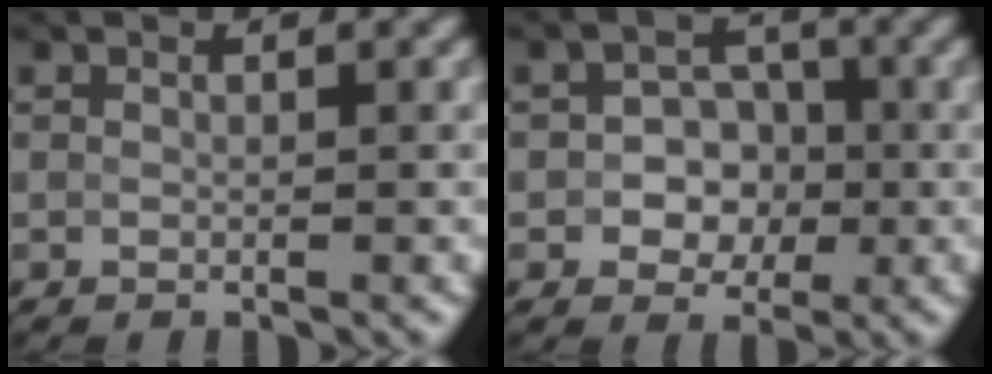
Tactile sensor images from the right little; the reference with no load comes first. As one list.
[{"total": 3.7, "force": [-0.8, 3.0, 2.1], "torque": [-0.004, 0.004, -0.019]}]